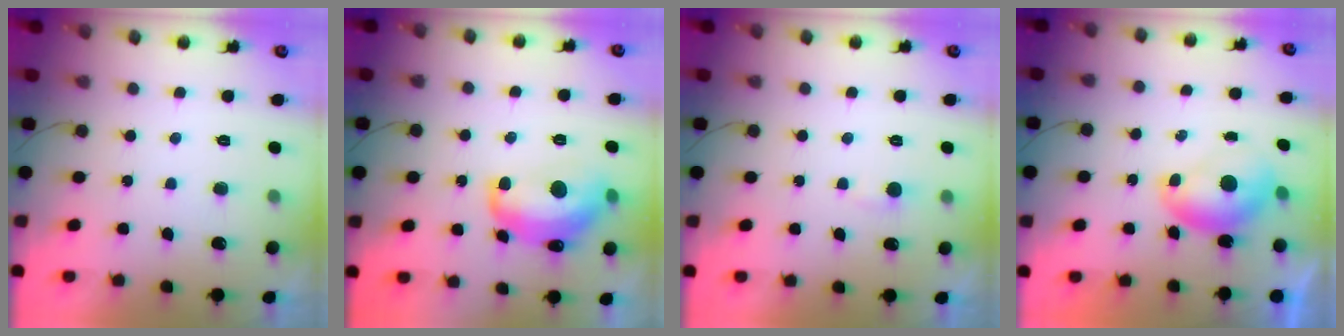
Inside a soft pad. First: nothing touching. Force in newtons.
{"total": 13.7, "press": 13.7, "slide": 0.8}
{"total": 2.7, "press": 2.7, "slide": 0.4}
{"total": 7.7, "press": 7.6, "slide": 1.1}